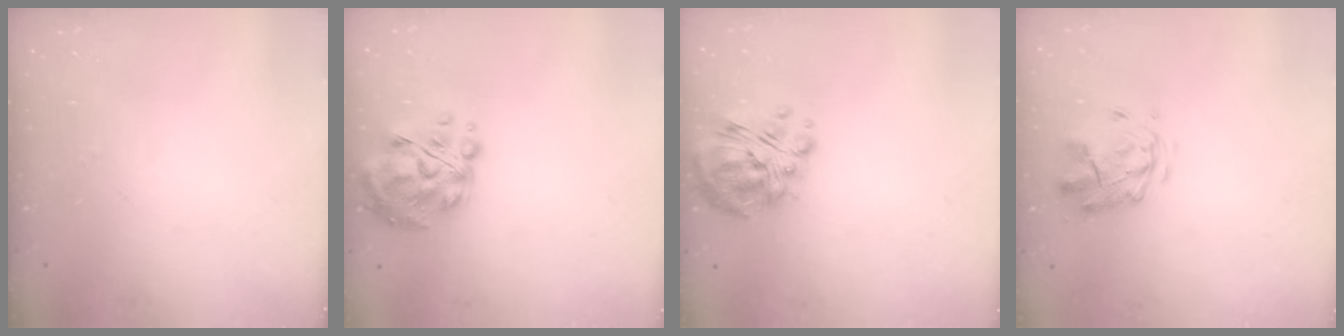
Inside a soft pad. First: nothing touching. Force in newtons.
{"total": 12.6, "press": 12.1, "slide": 3.3}
{"total": 11.2, "press": 10.8, "slide": 3.3}
{"total": 2.8, "press": 2.4, "slide": 1.3}